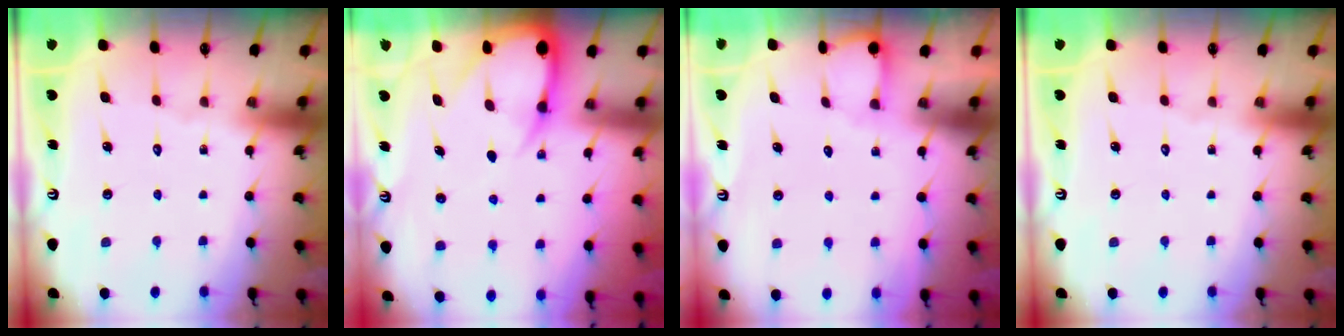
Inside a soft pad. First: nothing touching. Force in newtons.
{"total": 8.1, "press": 8.0, "slide": 0.9}
{"total": 2.0, "press": 2.0, "slide": 0.2}
{"total": 0.0}